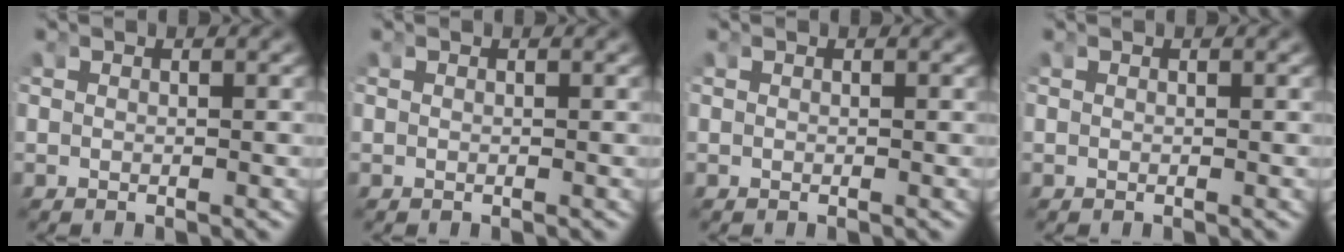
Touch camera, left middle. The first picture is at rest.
{"total": 0.0}
{"total": 0.0}
{"total": 0.0}